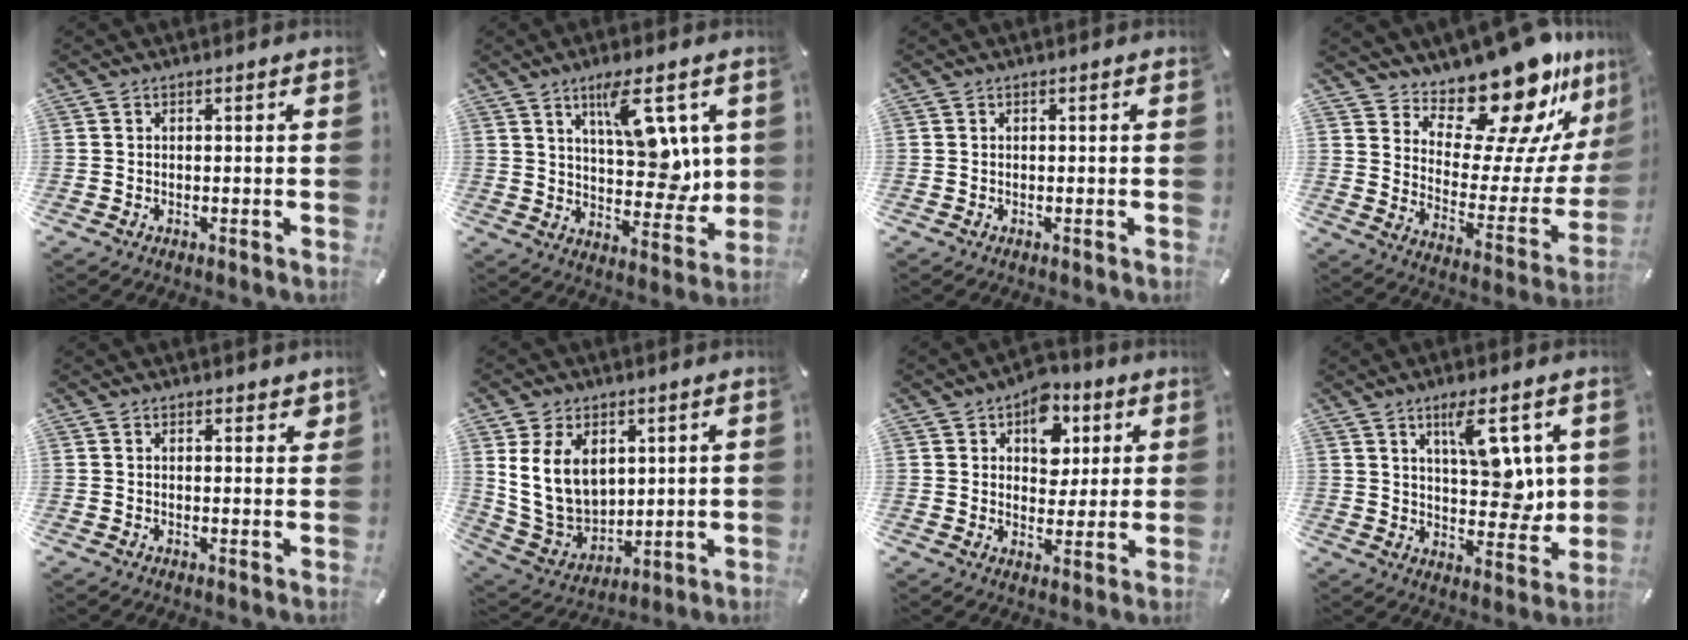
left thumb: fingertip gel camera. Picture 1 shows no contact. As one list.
[{"total": 13.8, "force": [6.4, 6.3, 10.5], "torque": [-0.138, -0.036, 0.108]}, {"total": 0.0}, {"total": 20.0, "force": [17.0, 6.9, 8.0], "torque": [-0.111, -0.153, 0.279]}, {"total": 2.0, "force": [1.5, 1.0, 0.9], "torque": [-0.011, -0.001, 0.026]}, {"total": 13.5, "force": [4.6, 10.4, 7.3], "torque": [-0.159, -0.021, 0.087]}, {"total": 10.2, "force": [4.1, 7.7, 5.3], "torque": [-0.062, -0.009, 0.067]}, {"total": 12.3, "force": [5.4, 5.5, 9.6], "torque": [-0.127, -0.027, 0.089]}]